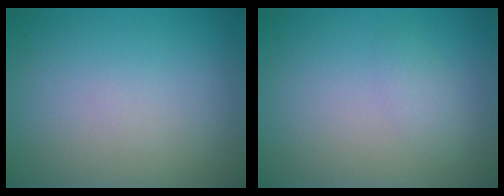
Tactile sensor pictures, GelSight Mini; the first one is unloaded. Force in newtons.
{"total": 1.2, "press": 1.2, "slide": 0.0}